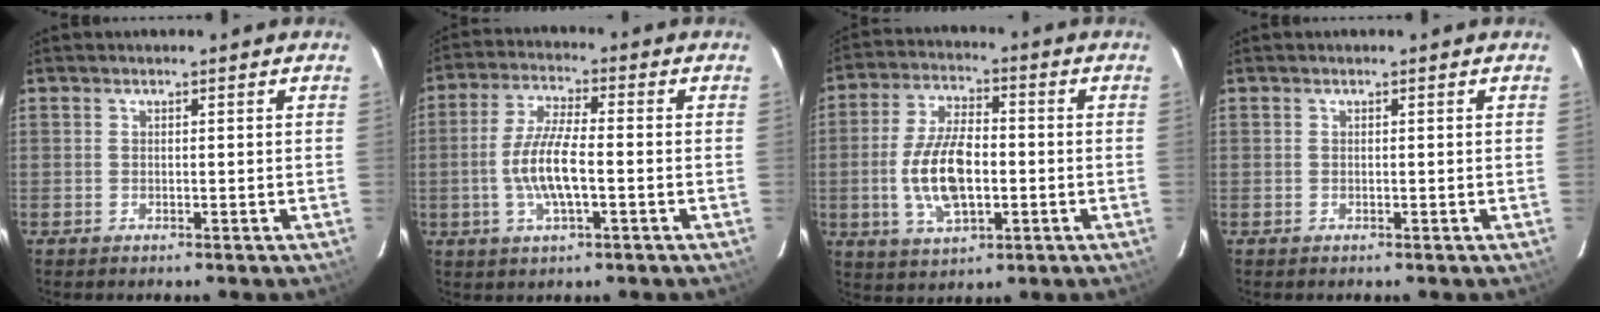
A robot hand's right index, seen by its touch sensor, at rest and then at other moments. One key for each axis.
{"total": 8.8, "fx": -1.9, "fy": 2.2, "fz": 8.3, "tx": -0.167, "ty": -0.001, "tz": -0.038}
{"total": 12.5, "fx": -1.9, "fy": 6.0, "fz": 10.8, "tx": -0.218, "ty": 0.003, "tz": -0.031}
{"total": 0.0}